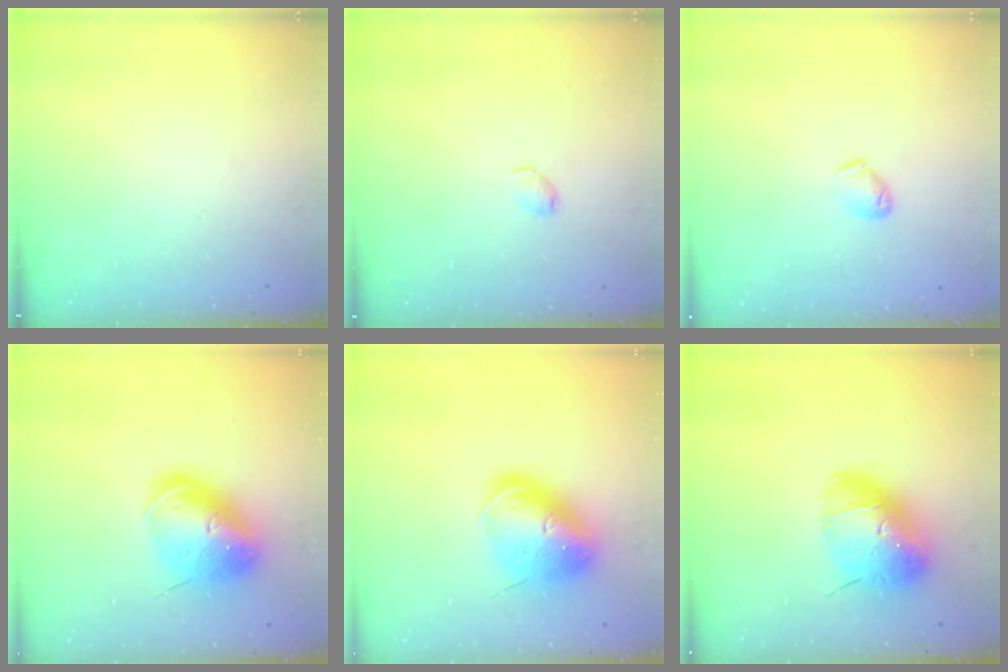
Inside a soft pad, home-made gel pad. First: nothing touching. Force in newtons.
{"total": 2.9, "press": 2.9, "slide": 0.5}
{"total": 4.0, "press": 3.9, "slide": 0.9}
{"total": 18.3, "press": 18.0, "slide": 3.3}
{"total": 18.3, "press": 18.0, "slide": 3.3}
{"total": 15.3, "press": 15.1, "slide": 2.5}